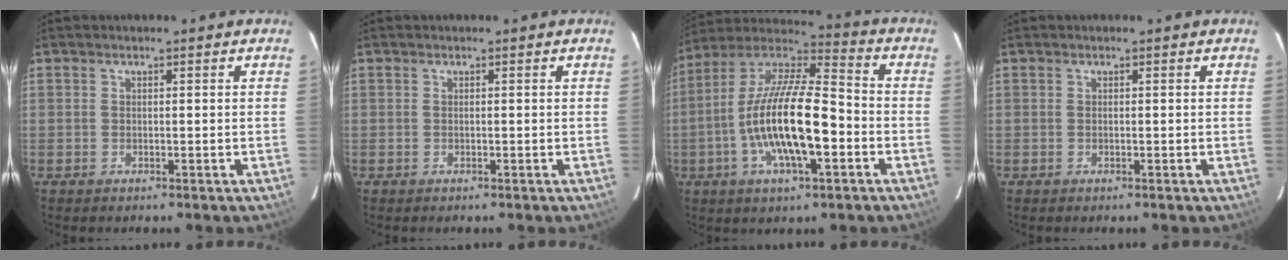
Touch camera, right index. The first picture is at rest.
{"total": 0.0}
{"total": 18.3, "force": [-4.6, 5.4, 16.8], "torque": [-0.318, -0.005, -0.090]}
{"total": 0.0}